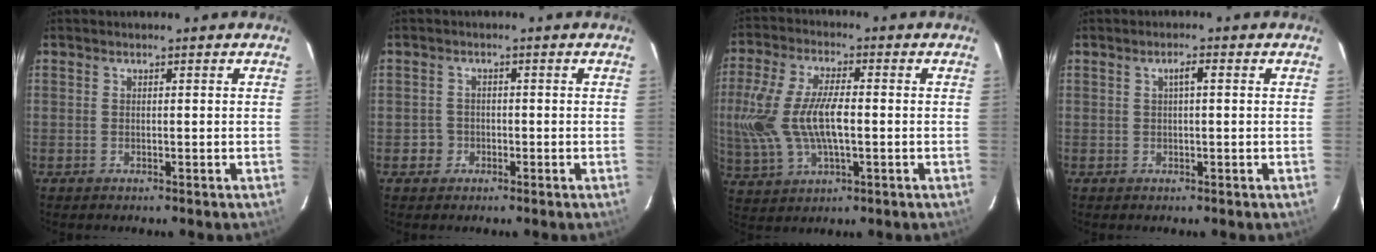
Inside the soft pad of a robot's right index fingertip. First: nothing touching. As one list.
[{"total": 2.6, "force": [-1.0, 2.4, -0.1], "torque": [0.000, 0.013, -0.015]}, {"total": 14.7, "force": [-0.6, 6.5, 13.1], "torque": [-0.281, 0.001, -0.006]}, {"total": 1.7, "force": [0.4, 0.2, 1.6], "torque": [-0.029, 0.006, 0.006]}]